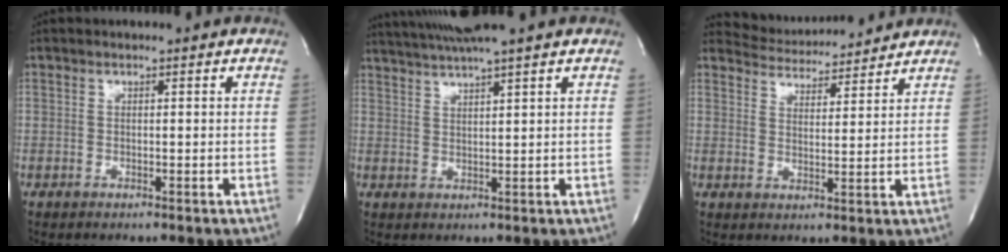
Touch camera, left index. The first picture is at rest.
{"total": 8.1, "force": [7.0, -1.4, 3.8], "torque": [-0.072, 0.019, 0.110]}
{"total": 9.2, "force": [9.0, 1.3, 1.0], "torque": [-0.021, 0.006, 0.132]}